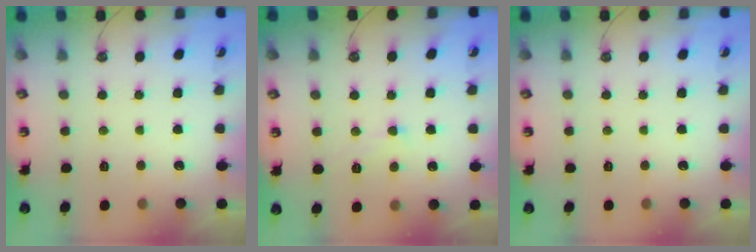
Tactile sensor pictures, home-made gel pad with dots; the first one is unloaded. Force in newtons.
{"total": 0.6, "press": 0.4, "slide": 0.4}
{"total": 0.0}